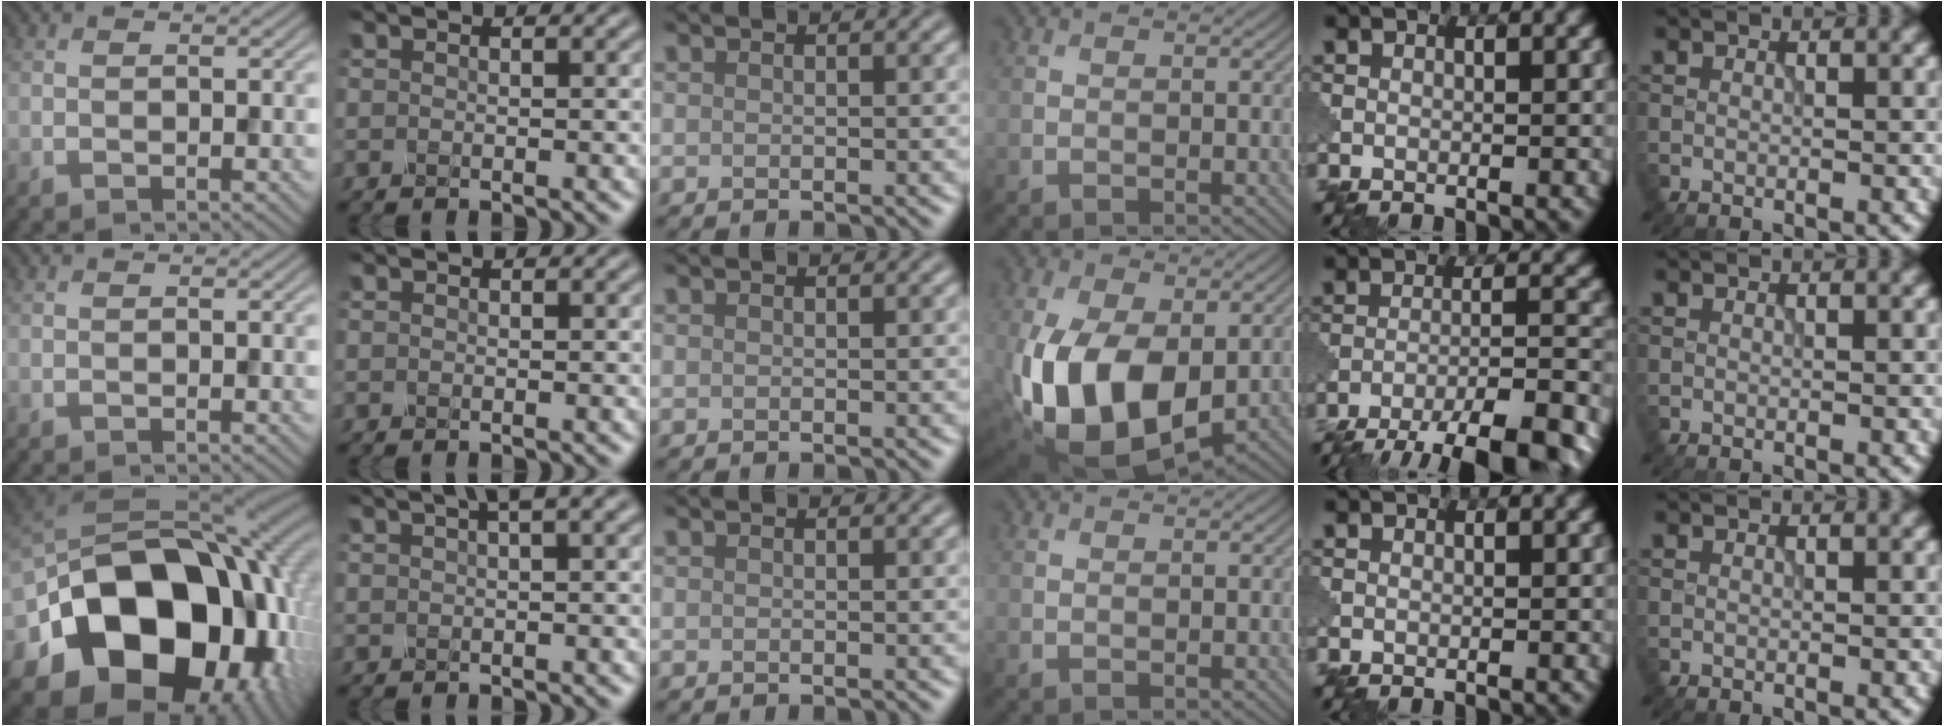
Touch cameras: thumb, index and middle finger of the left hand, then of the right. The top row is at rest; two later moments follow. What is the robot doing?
{"motion": "shake", "object": "sieve"}